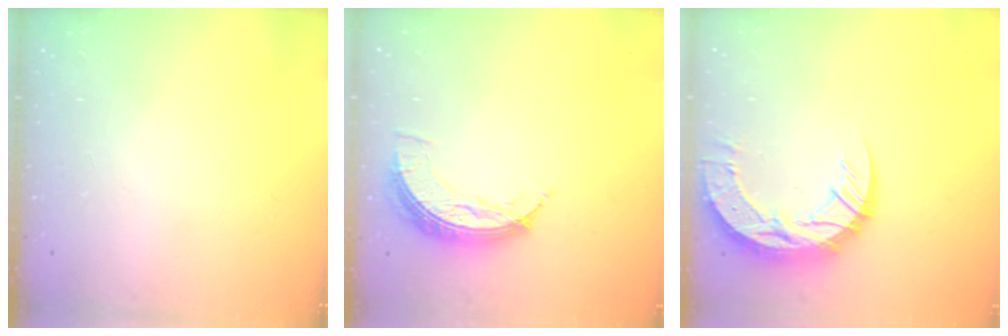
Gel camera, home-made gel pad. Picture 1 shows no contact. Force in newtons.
{"total": 7.8, "press": 7.8, "slide": 0.3}
{"total": 16.1, "press": 16.0, "slide": 1.4}